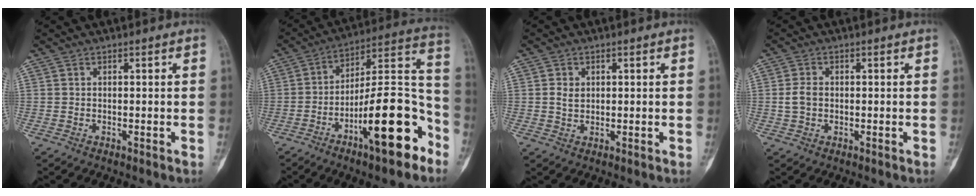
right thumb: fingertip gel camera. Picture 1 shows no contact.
{"total": 20.3, "force": [-10.2, 5.8, 16.6], "torque": [-0.250, 0.077, -0.163]}
{"total": 2.4, "force": [0.5, 1.8, 1.5], "torque": [-0.019, 0.000, 0.011]}
{"total": 3.1, "force": [-0.1, 2.2, 2.2], "torque": [-0.048, 0.007, -0.004]}